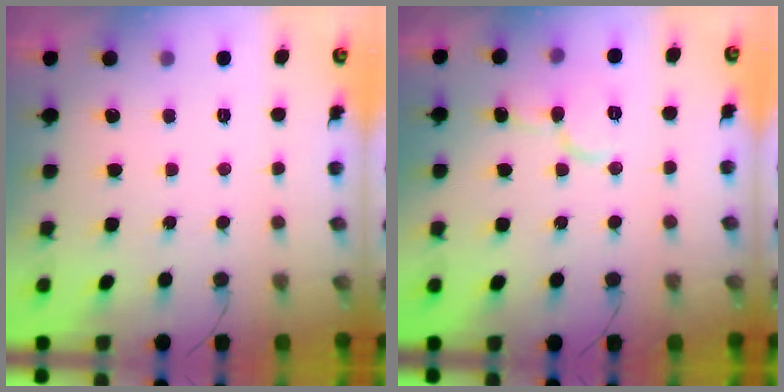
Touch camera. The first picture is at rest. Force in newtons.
{"total": 8.0, "press": 7.9, "slide": 1.0}